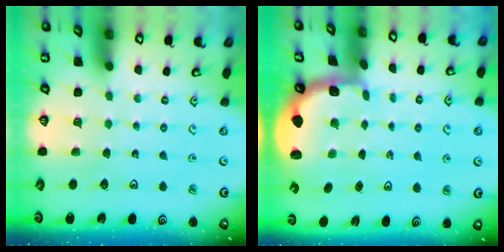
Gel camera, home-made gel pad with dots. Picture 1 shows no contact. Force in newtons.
{"total": 2.1, "press": 1.8, "slide": 1.0}